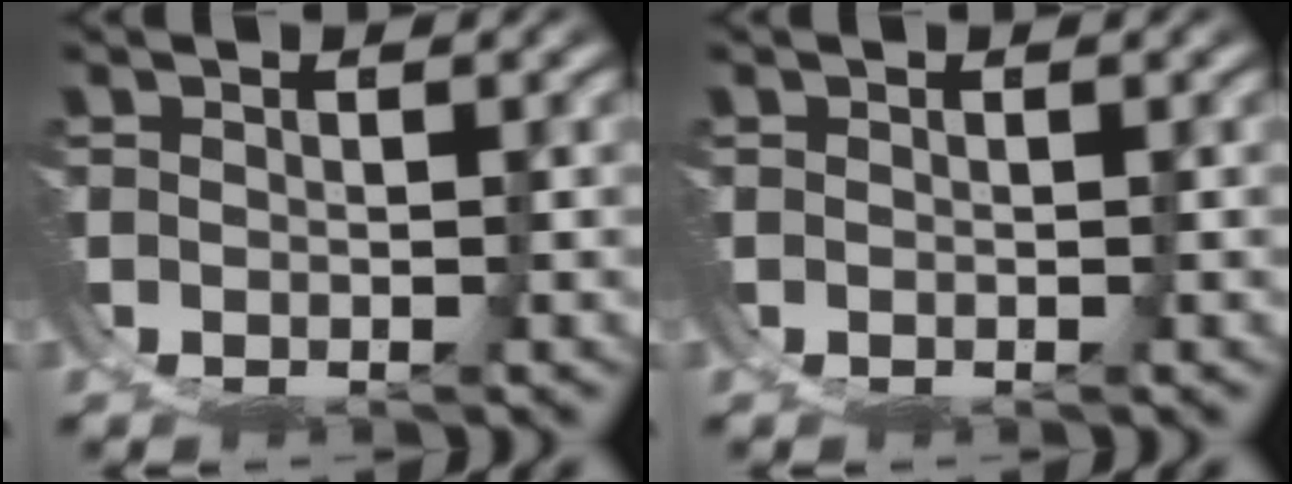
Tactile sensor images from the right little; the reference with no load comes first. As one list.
[{"total": 0.0}]